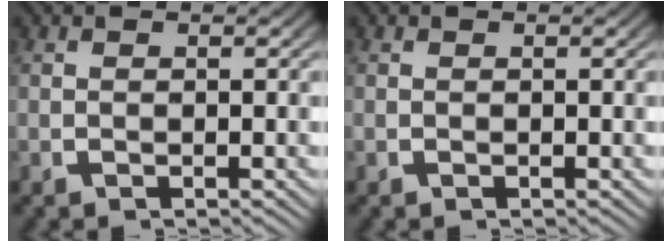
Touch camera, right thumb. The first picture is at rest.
{"total": 0.0}